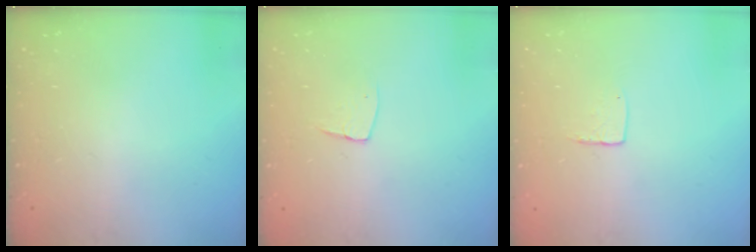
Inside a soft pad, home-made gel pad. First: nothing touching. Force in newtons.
{"total": 4.8, "press": 4.8, "slide": 0.3}
{"total": 3.7, "press": 3.7, "slide": 0.3}